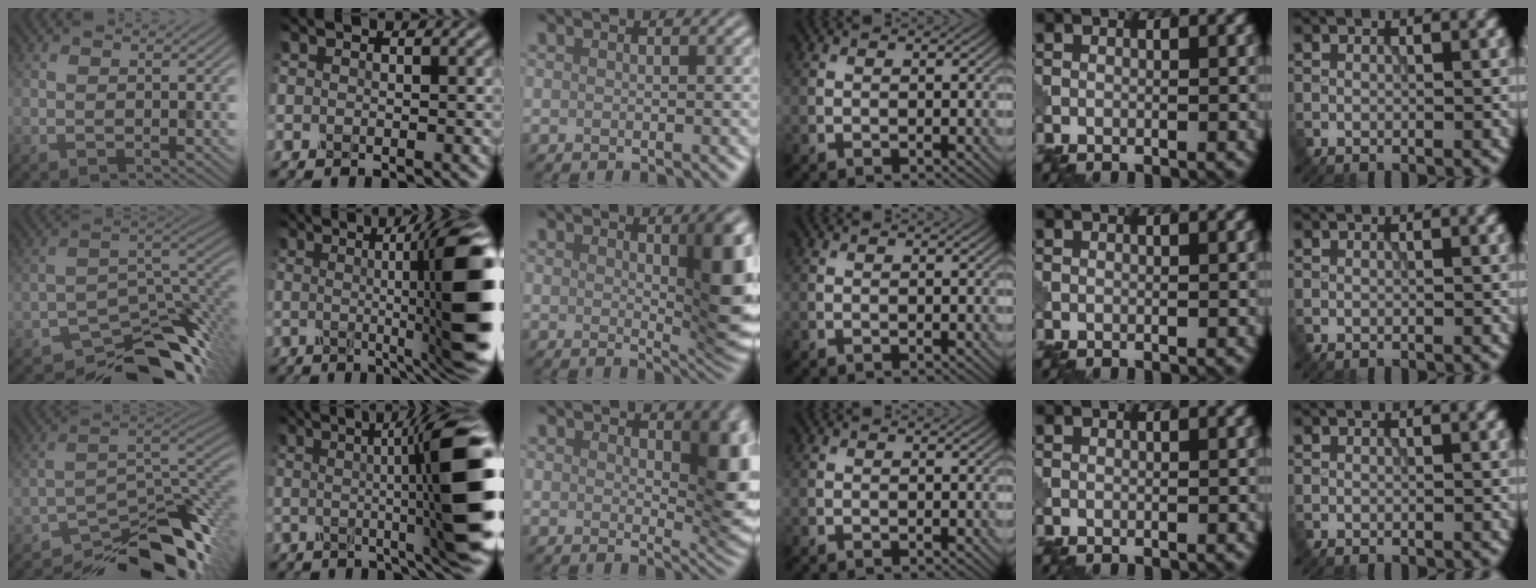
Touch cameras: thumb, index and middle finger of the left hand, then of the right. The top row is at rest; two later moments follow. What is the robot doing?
{"motion": "shake", "object": "sieve"}